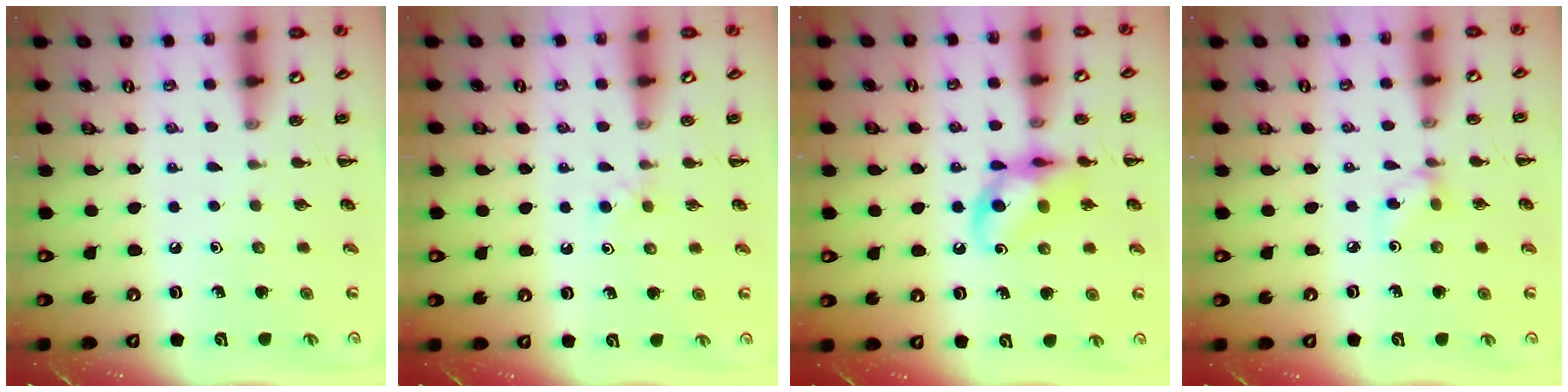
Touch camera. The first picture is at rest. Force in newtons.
{"total": 2.6, "press": 2.4, "slide": 1.0}
{"total": 12.3, "press": 12.1, "slide": 2.1}
{"total": 3.5, "press": 3.3, "slide": 1.2}